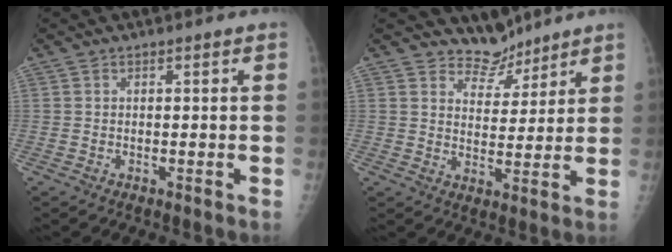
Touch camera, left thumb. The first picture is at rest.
{"total": 5.5, "force": [4.8, 2.5, -0.6], "torque": [0.039, -0.048, 0.085]}